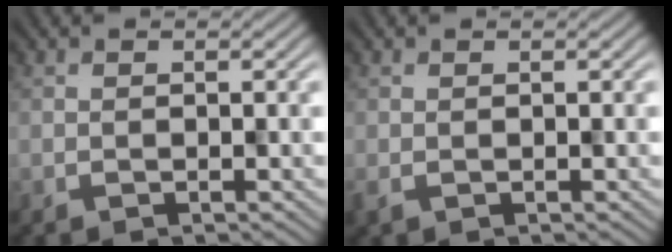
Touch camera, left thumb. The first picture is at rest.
{"total": 0.9, "force": [-0.4, 0.3, 0.8], "torque": [-0.019, -0.001, -0.003]}